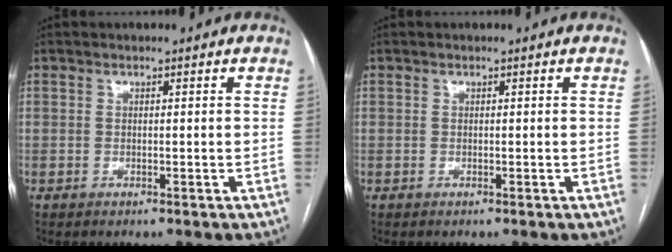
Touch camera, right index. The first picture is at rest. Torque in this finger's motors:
{"motor_torque": [0.04, 0.02, -0.02, 0.00]}